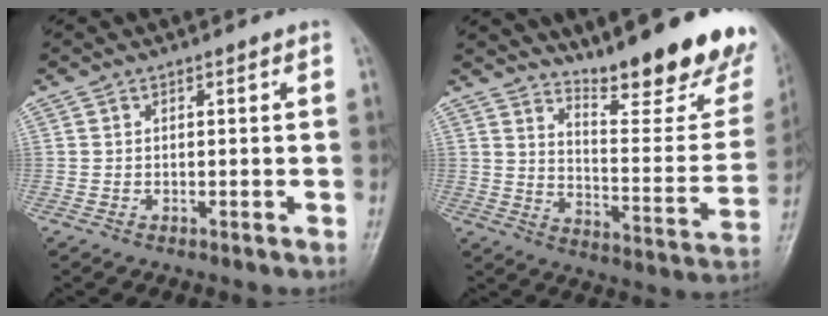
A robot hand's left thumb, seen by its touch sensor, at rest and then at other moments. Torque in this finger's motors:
{"motor_torque": [0.32, 0.14, 1.07, -0.76, 0.10]}